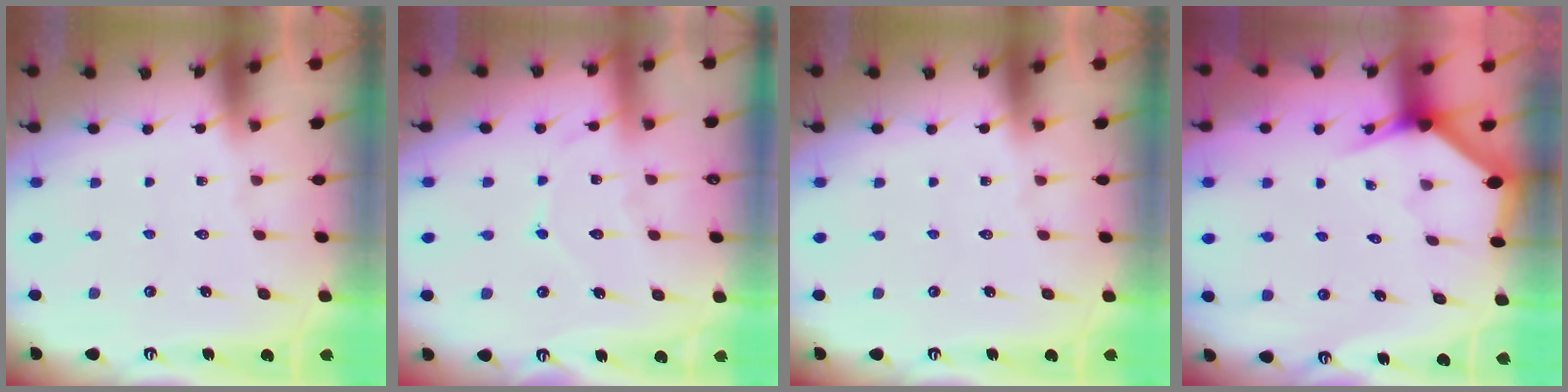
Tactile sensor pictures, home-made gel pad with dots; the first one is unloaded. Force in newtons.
{"total": 8.1, "press": 8.0, "slide": 0.8}
{"total": 0.0}
{"total": 2.8, "press": 2.8, "slide": 0.2}